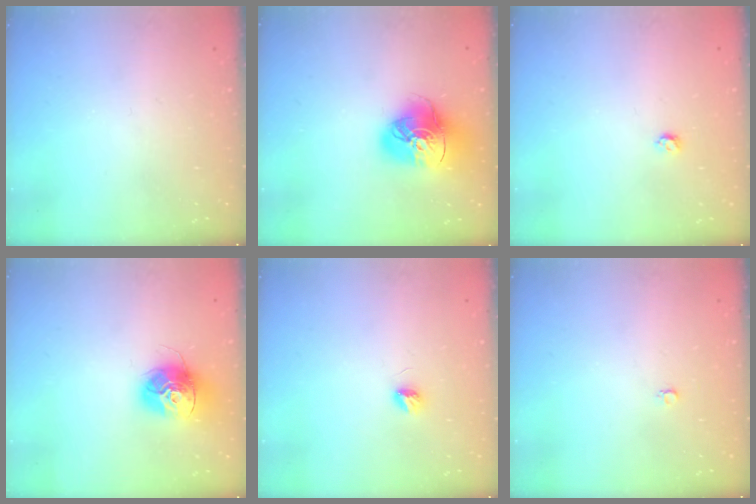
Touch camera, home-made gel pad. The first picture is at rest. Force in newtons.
{"total": 16.2, "press": 16.1, "slide": 1.7}
{"total": 3.2, "press": 3.2, "slide": 0.5}
{"total": 14.6, "press": 14.5, "slide": 1.4}
{"total": 3.4, "press": 3.4, "slide": 0.4}
{"total": 2.6, "press": 2.6, "slide": 0.3}